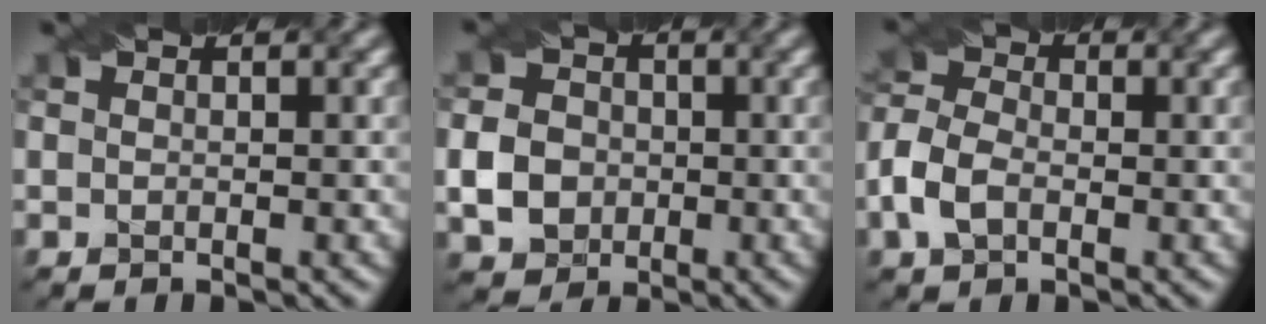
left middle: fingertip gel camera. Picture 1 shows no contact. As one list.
[{"total": 4.0, "force": [-0.8, 3.5, 1.8], "torque": [-0.036, 0.004, -0.021]}, {"total": 4.2, "force": [-1.7, 2.7, 2.7], "torque": [-0.067, 0.004, -0.040]}]